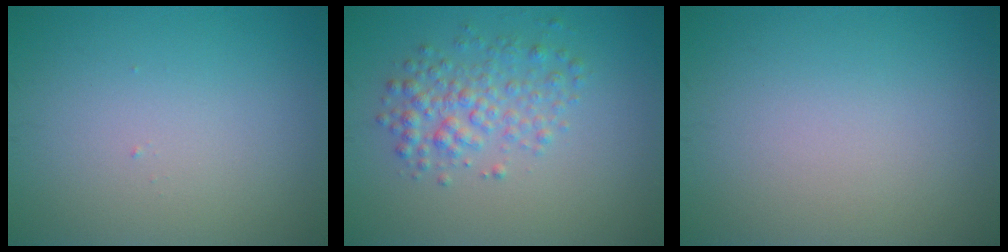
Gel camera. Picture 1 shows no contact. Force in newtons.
{"total": 3.3, "press": 3.3, "slide": 0.1}
{"total": 0.0}